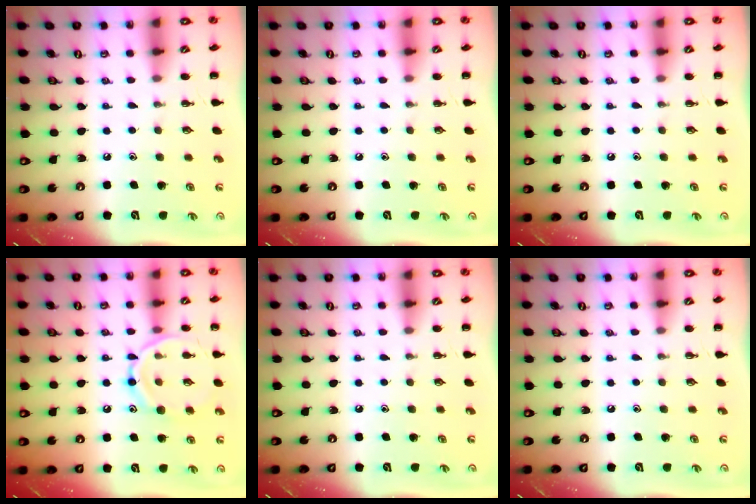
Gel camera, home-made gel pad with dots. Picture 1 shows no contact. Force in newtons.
{"total": 0.0}
{"total": 0.0}
{"total": 13.1, "press": 13.1, "slide": 0.8}
{"total": 0.0}
{"total": 0.0}